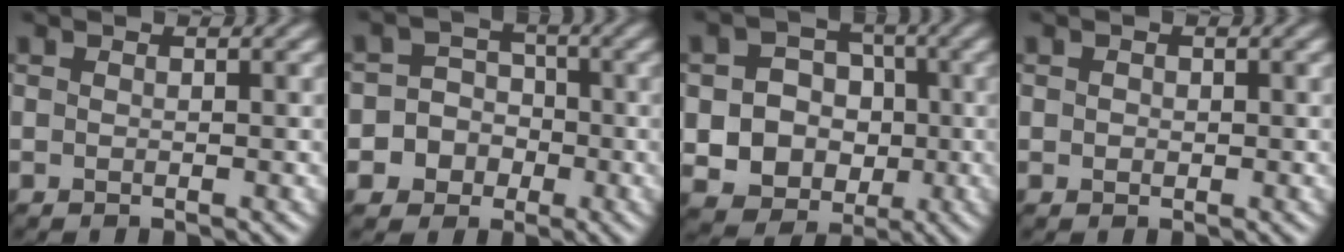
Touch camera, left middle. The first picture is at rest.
{"total": 6.5, "force": [-3.1, 5.6, 0.3], "torque": [-0.003, 0.004, -0.073]}
{"total": 7.3, "force": [-1.7, 6.6, 2.7], "torque": [-0.051, 0.000, -0.045]}
{"total": 0.7, "force": [0.1, 0.6, 0.3], "torque": [-0.002, 0.000, 0.001]}